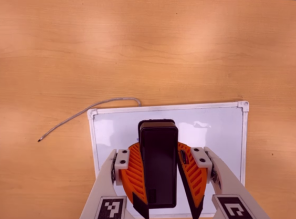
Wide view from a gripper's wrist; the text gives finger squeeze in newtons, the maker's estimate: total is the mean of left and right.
{"total": 10.7, "left": 9.9, "right": 11.5}